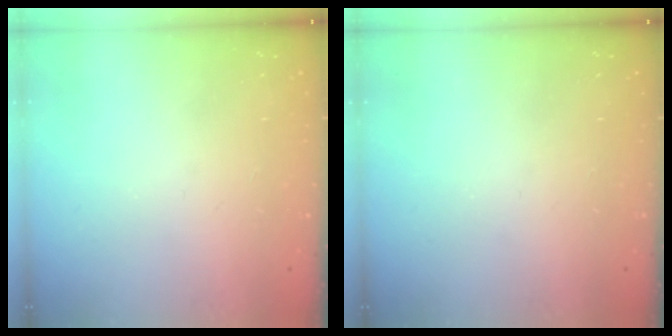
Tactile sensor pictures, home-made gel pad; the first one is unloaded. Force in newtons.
{"total": 0.0}